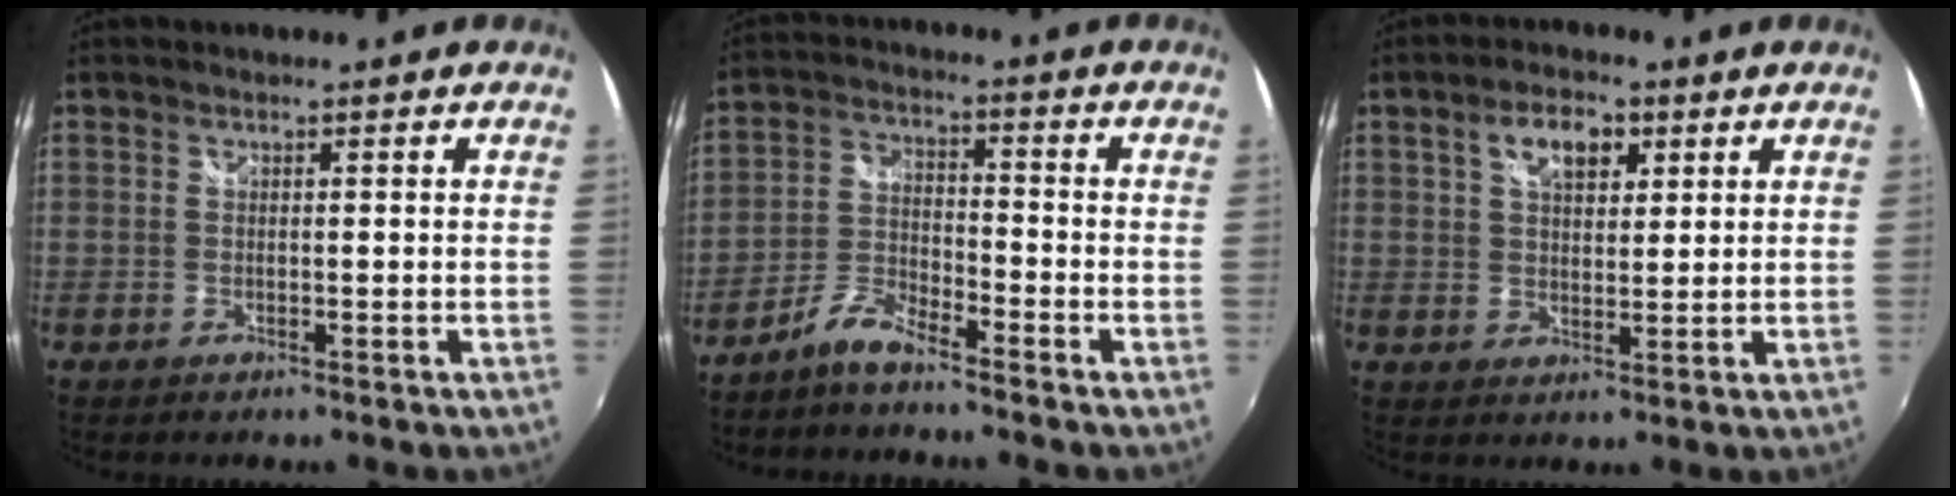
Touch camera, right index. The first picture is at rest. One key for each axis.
{"total": 5.4, "fx": -4.7, "fy": 1.0, "fz": 2.4, "tx": -0.058, "ty": 0.010, "tz": -0.099}
{"total": 6.5, "fx": 3.0, "fy": 3.6, "fz": 4.5, "tx": -0.076, "ty": 0.017, "tz": 0.050}